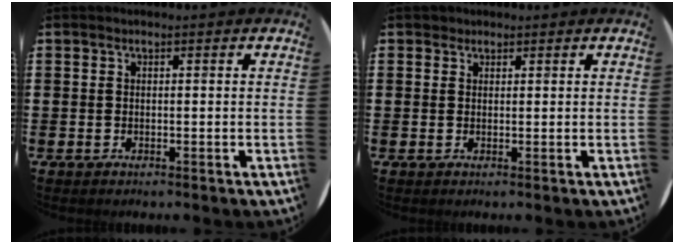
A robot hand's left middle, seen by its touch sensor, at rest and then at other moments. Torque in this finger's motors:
{"motor_torque": [0.22, -0.17, -0.08, -0.01]}